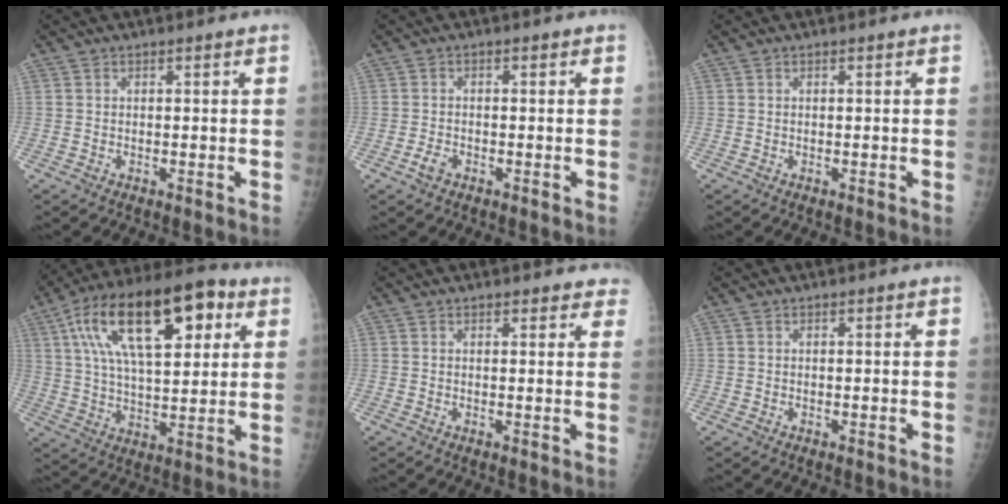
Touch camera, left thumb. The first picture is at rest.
{"total": 2.3, "force": [-1.3, 1.5, 1.2], "torque": [-0.021, 0.004, -0.024]}
{"total": 0.0}
{"total": 23.9, "force": [9.3, 10.6, 19.3], "torque": [-0.318, 0.012, 0.151]}
{"total": 4.5, "force": [4.0, 1.7, 1.0], "torque": [0.025, -0.013, 0.030]}
{"total": 0.0}